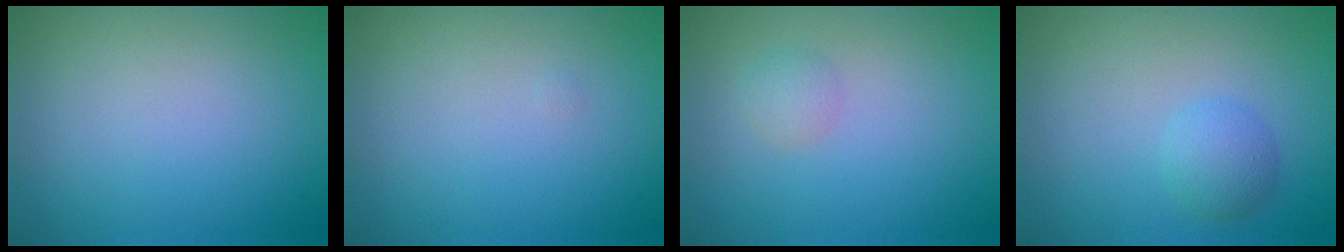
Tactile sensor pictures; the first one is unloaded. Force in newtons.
{"total": 0.0}
{"total": 1.2, "press": 1.2, "slide": 0.0}
{"total": 2.0, "press": 2.0, "slide": 0.1}